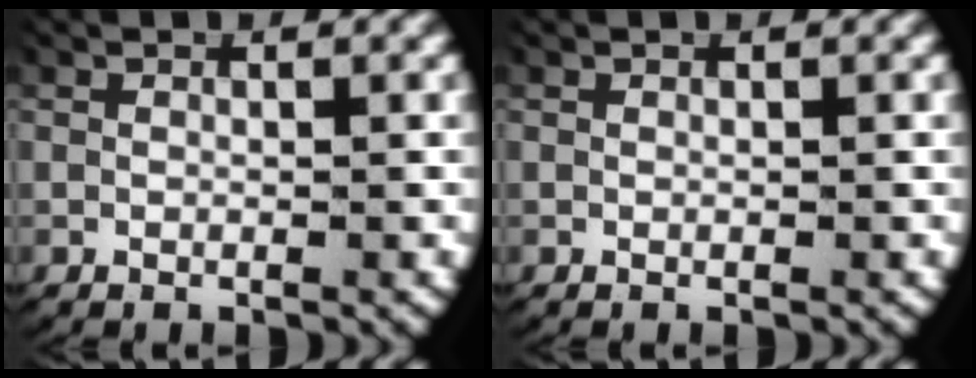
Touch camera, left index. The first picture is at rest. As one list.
[{"total": 0.0}]